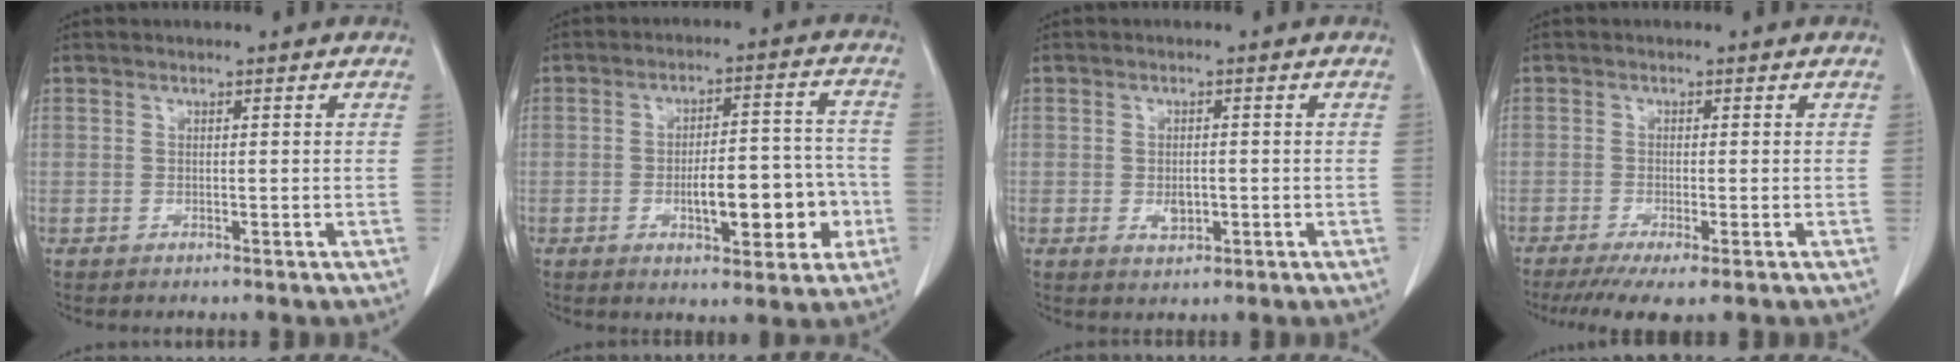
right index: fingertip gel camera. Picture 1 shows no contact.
{"total": 10.8, "force": [-3.0, 3.7, 9.6], "torque": [-0.143, 0.024, -0.038]}
{"total": 2.6, "force": [-0.6, 1.5, 2.0], "torque": [-0.034, 0.000, -0.002]}
{"total": 6.0, "force": [-4.2, 0.6, 4.2], "torque": [-0.064, -0.017, -0.068]}